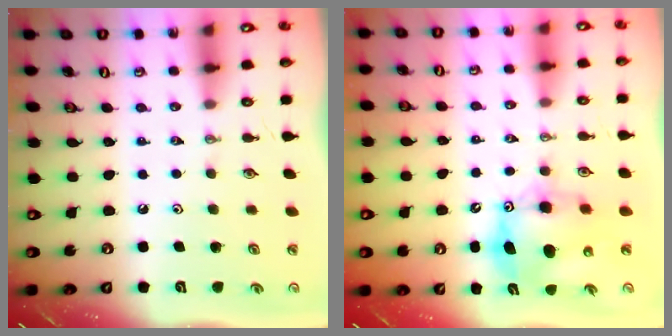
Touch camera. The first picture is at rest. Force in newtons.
{"total": 10.2, "press": 10.1, "slide": 0.9}